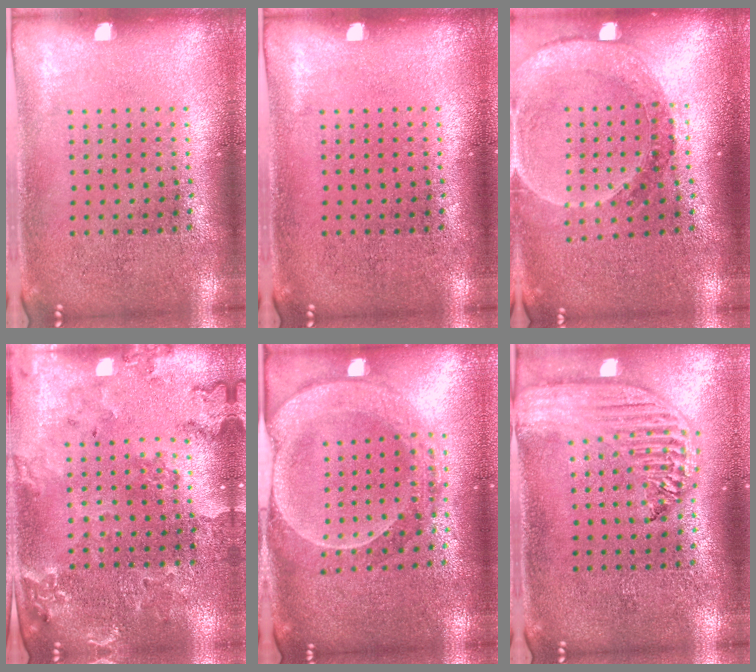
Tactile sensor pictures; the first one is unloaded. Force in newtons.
{"total": 0.0}
{"total": 1.6, "press": 1.6, "slide": 0.2}
{"total": 0.7, "press": 0.7, "slide": 0.2}
{"total": 2.3, "press": 2.1, "slide": 1.0}
{"total": 2.5, "press": 2.1, "slide": 1.4}